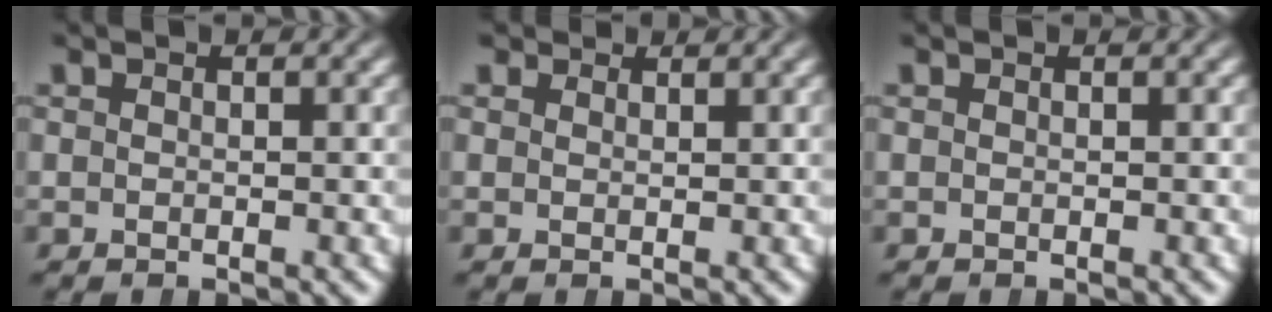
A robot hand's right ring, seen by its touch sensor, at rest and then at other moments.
{"total": 1.0, "force": [1.0, 0.0, -0.1], "torque": [0.012, -0.004, 0.022]}
{"total": 0.0}